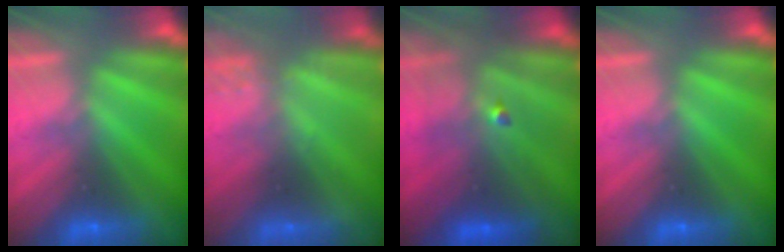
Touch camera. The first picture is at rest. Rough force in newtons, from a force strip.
{"total": 2.2}
{"total": 4.4}
{"total": 0.0}